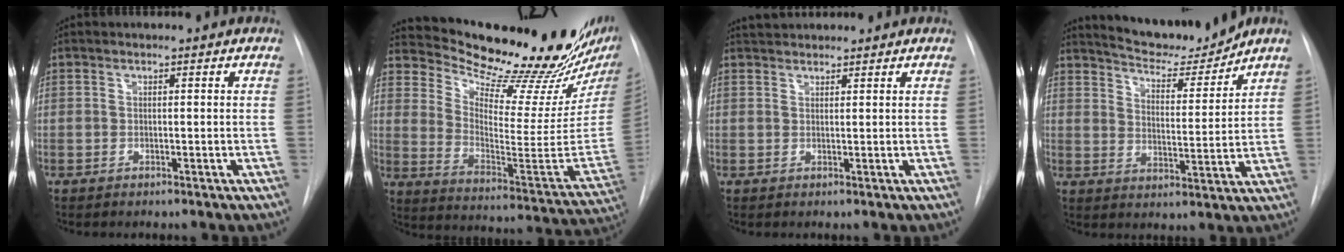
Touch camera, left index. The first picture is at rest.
{"total": 26.5, "force": [23.0, 2.2, 12.9], "torque": [-0.200, -0.106, 0.314]}
{"total": 3.1, "force": [3.0, 0.6, 0.6], "torque": [-0.010, 0.030, 0.053]}
{"total": 10.4, "force": [9.9, 0.6, 2.9], "torque": [-0.046, -0.017, 0.159]}